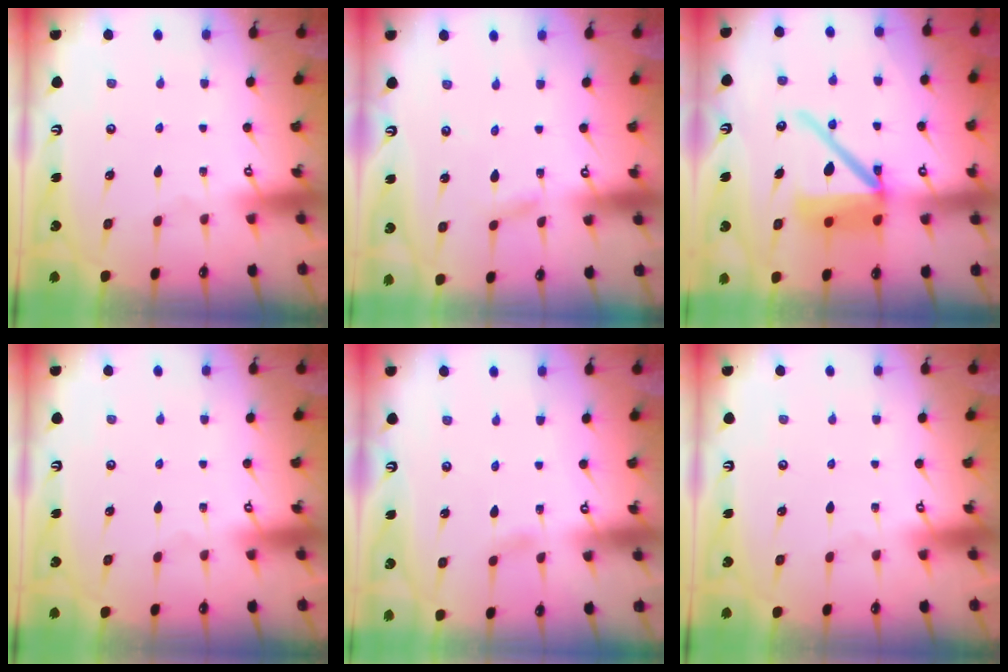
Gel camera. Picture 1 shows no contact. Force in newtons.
{"total": 1.9, "press": 1.9, "slide": 0.1}
{"total": 16.3, "press": 16.2, "slide": 2.1}
{"total": 0.0}
{"total": 3.0, "press": 3.0, "slide": 0.3}
{"total": 0.0}